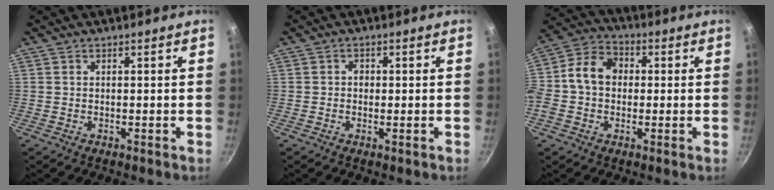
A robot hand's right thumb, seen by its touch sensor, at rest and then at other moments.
{"total": 1.6, "force": [0.0, 1.3, 0.9], "torque": [-0.011, -0.001, -0.004]}
{"total": 10.4, "force": [0.3, 8.2, 6.4], "torque": [-0.090, 0.025, -0.020]}